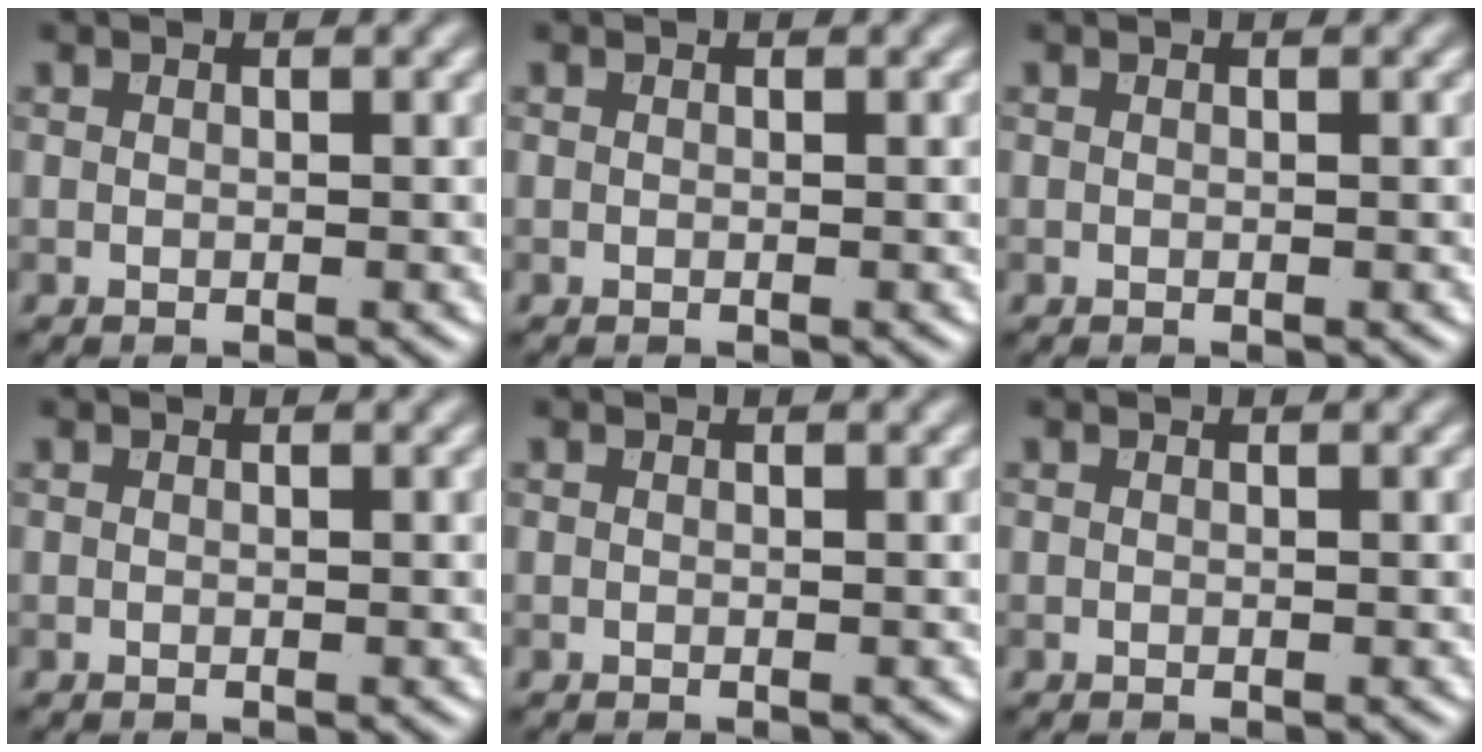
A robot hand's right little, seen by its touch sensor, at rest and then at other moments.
{"total": 0.0}
{"total": 0.0}
{"total": 0.0}
{"total": 0.0}
{"total": 0.0}